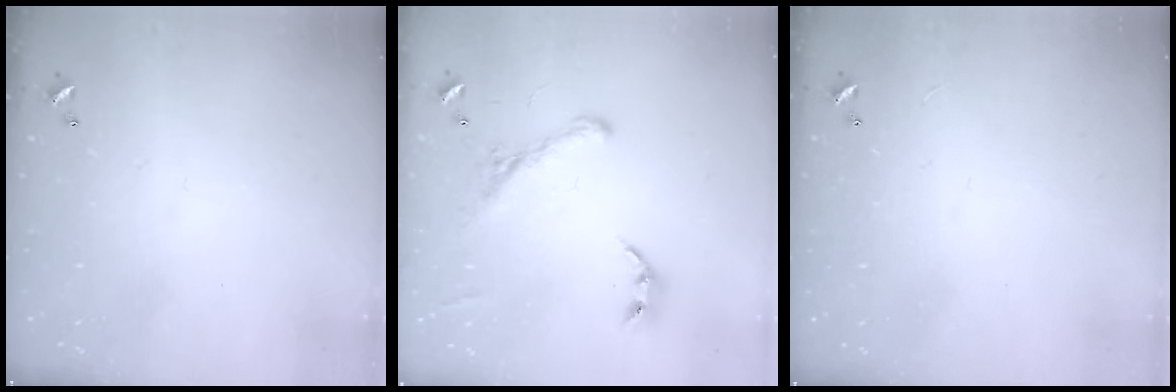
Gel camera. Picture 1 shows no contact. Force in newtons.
{"total": 2.9, "press": 2.7, "slide": 1.2}
{"total": 2.8, "press": 2.8, "slide": 0.3}